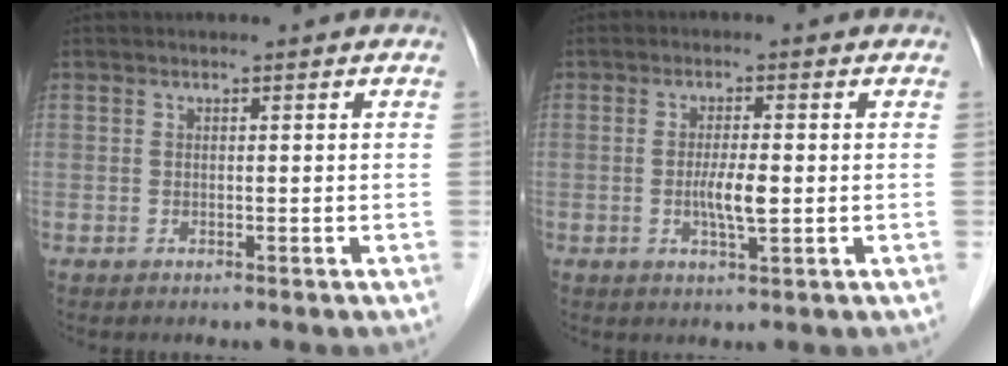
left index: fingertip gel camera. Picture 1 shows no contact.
{"total": 3.9, "force": [-0.4, 0.3, 3.9], "torque": [-0.074, -0.006, -0.007]}